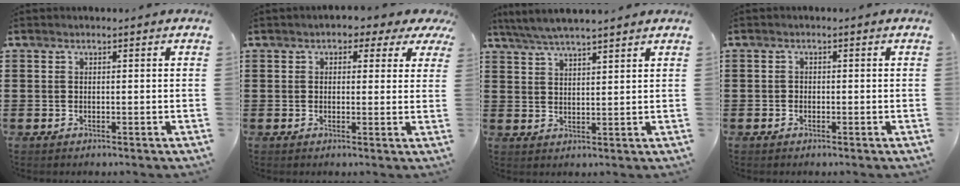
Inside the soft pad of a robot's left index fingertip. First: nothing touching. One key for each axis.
{"total": 2.3, "fx": 1.0, "fy": 1.6, "fz": 1.3, "tx": -0.017, "ty": 0.002, "tz": 0.012}
{"total": 4.3, "fx": 3.9, "fy": 0.0, "fz": 1.7, "tx": -0.043, "ty": -0.011, "tz": 0.071}
{"total": 0.9, "fx": -0.5, "fy": 0.7, "fz": 0.2, "tx": -0.007, "ty": 0.001, "tz": -0.011}